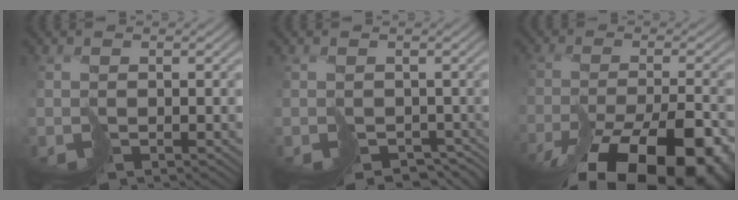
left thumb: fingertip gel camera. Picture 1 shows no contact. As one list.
[{"total": 3.2, "force": [-1.5, 2.6, 1.1], "torque": [-0.008, -0.017, -0.009]}, {"total": 15.3, "force": [-10.6, 5.1, 9.8], "torque": [-0.140, -0.040, -0.135]}]